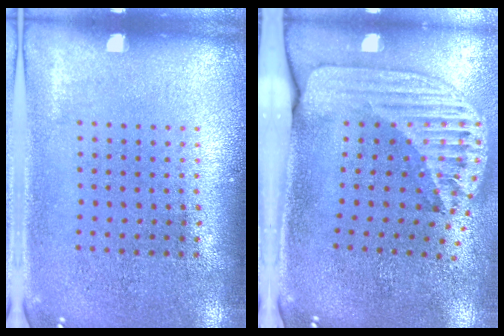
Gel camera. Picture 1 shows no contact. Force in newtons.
{"total": 2.6, "press": 1.8, "slide": 1.8}